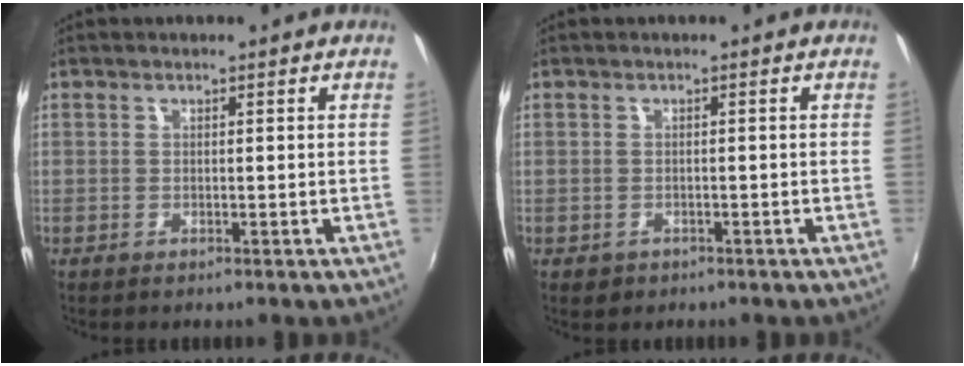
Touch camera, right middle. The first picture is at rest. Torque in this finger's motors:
{"motor_torque": [0.20, -0.15, -0.01, 0.00]}